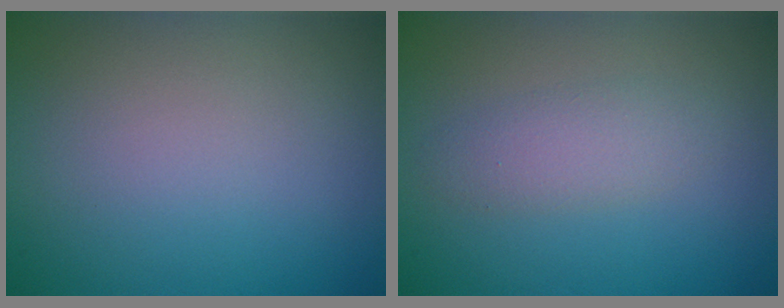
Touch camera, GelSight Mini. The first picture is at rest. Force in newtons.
{"total": 2.3, "press": 2.3, "slide": 0.1}